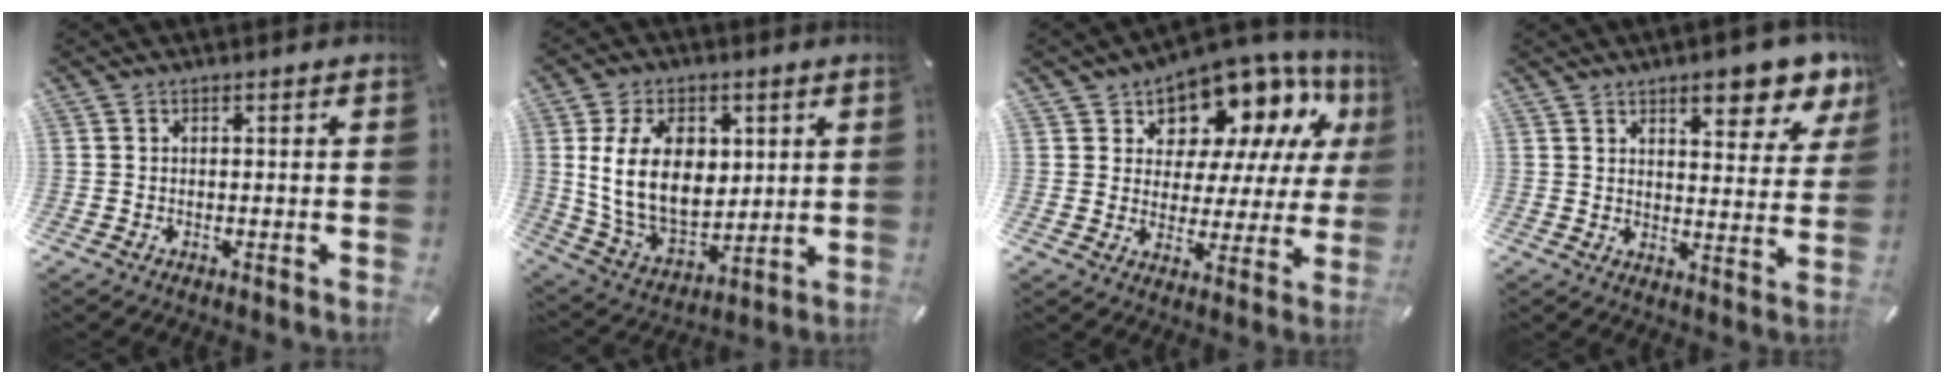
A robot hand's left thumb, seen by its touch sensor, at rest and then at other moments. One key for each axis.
{"total": 17.0, "fx": 3.5, "fy": 11.7, "fz": 11.9, "tx": -0.242, "ty": -0.005, "tz": 0.061}
{"total": 12.1, "fx": 9.2, "fy": 6.9, "fz": 3.7, "tx": -0.071, "ty": -0.076, "tz": 0.163}
{"total": 10.8, "fx": 7.8, "fy": 4.2, "fz": 6.3, "tx": -0.073, "ty": -0.051, "tz": 0.129}